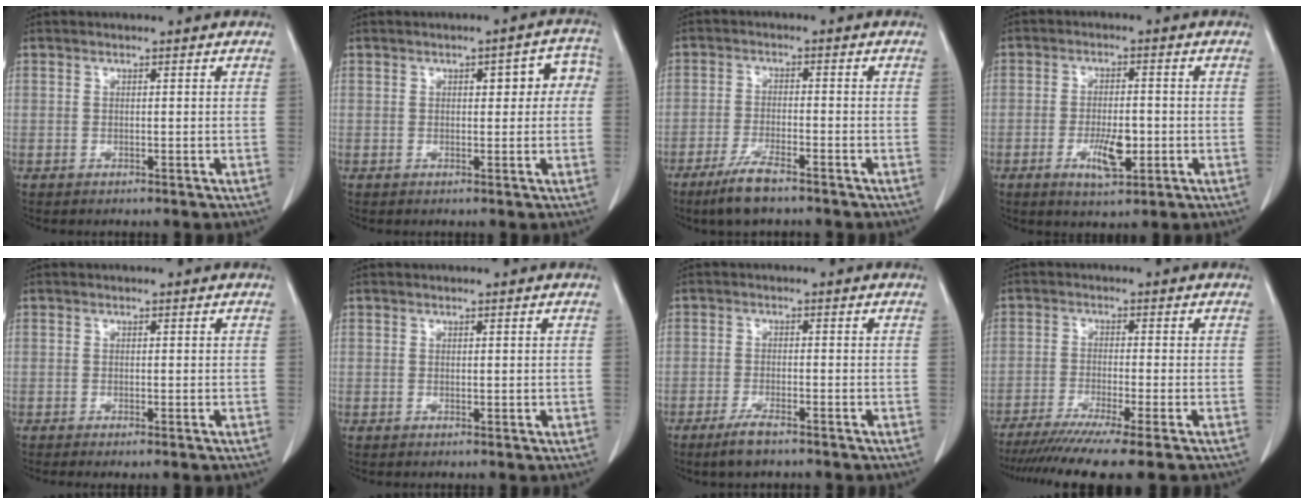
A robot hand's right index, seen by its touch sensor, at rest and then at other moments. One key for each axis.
{"total": 5.4, "fx": 1.1, "fy": 2.4, "fz": 4.7, "tx": -0.044, "ty": 0.029, "tz": 0.009}
{"total": 5.7, "fx": -4.2, "fy": 0.7, "fz": 3.8, "tx": -0.083, "ty": -0.010, "tz": -0.078}
{"total": 5.9, "fx": -1.8, "fy": 2.0, "fz": 5.2, "tx": -0.093, "ty": -0.004, "tz": -0.025}
{"total": 1.1, "fx": -0.5, "fy": 0.1, "fz": 1.0, "tx": -0.019, "ty": -0.003, "tz": -0.005}
{"total": 0.6, "fx": 0.1, "fy": 0.4, "fz": 0.5, "tx": -0.006, "ty": -0.002, "tz": 0.004}
{"total": 3.5, "fx": -2.6, "fy": 0.5, "fz": 2.3, "tx": -0.051, "ty": -0.004, "tz": -0.049}
{"total": 12.0, "fx": -9.6, "fy": -1.0, "fz": 7.2, "tx": -0.102, "ty": -0.033, "tz": -0.149}